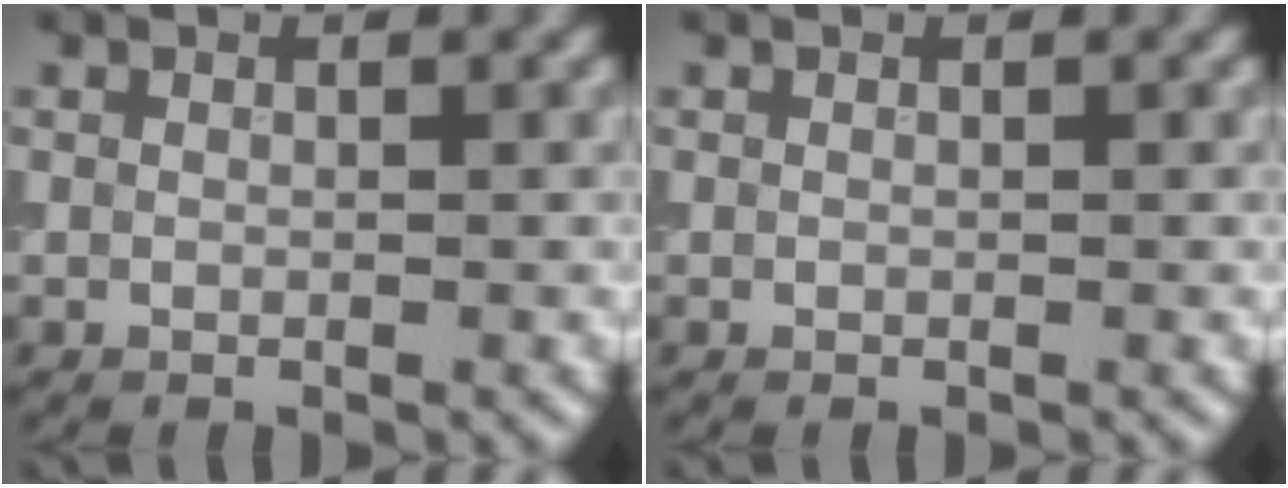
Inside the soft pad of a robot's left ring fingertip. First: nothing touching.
{"total": 0.0}